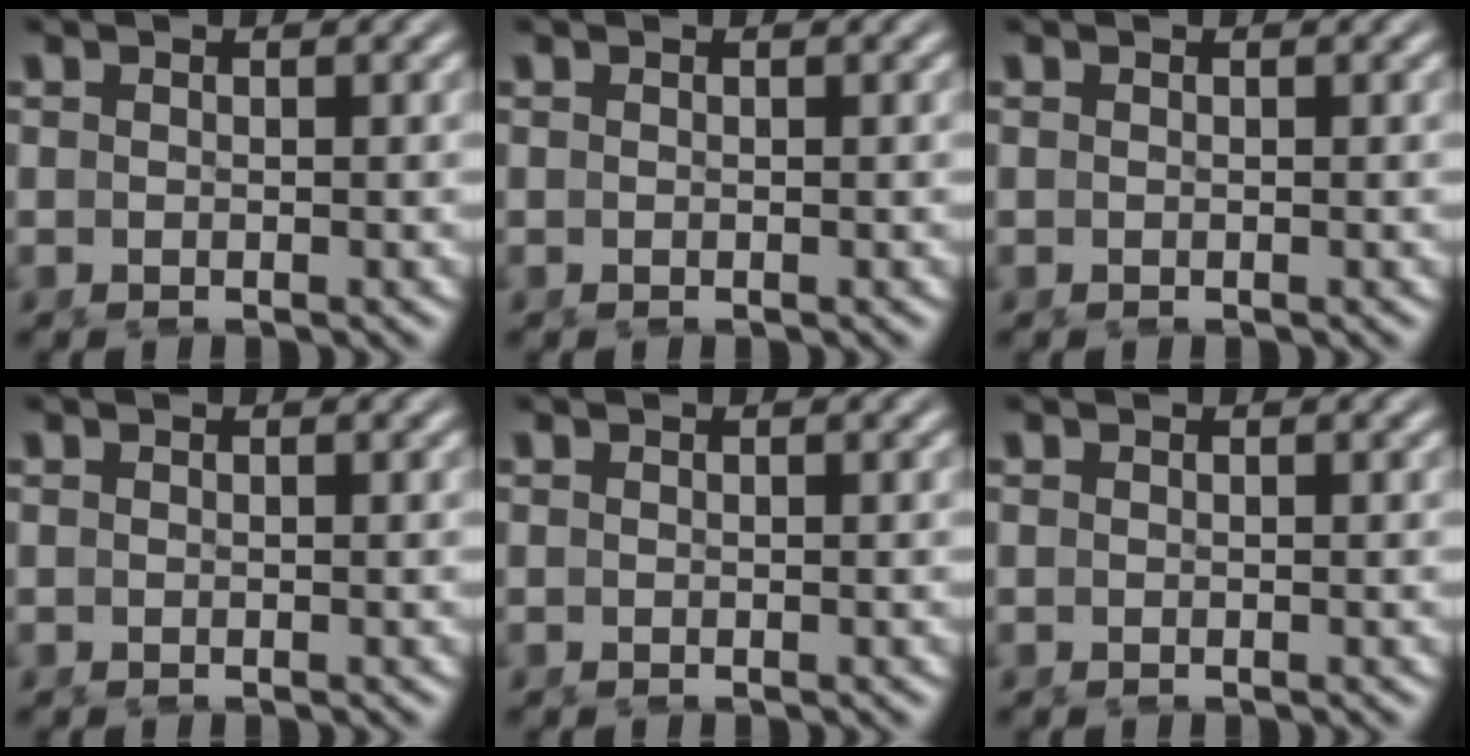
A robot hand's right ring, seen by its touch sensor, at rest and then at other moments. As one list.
[{"total": 0.0}, {"total": 0.0}, {"total": 0.0}, {"total": 0.0}, {"total": 0.0}]